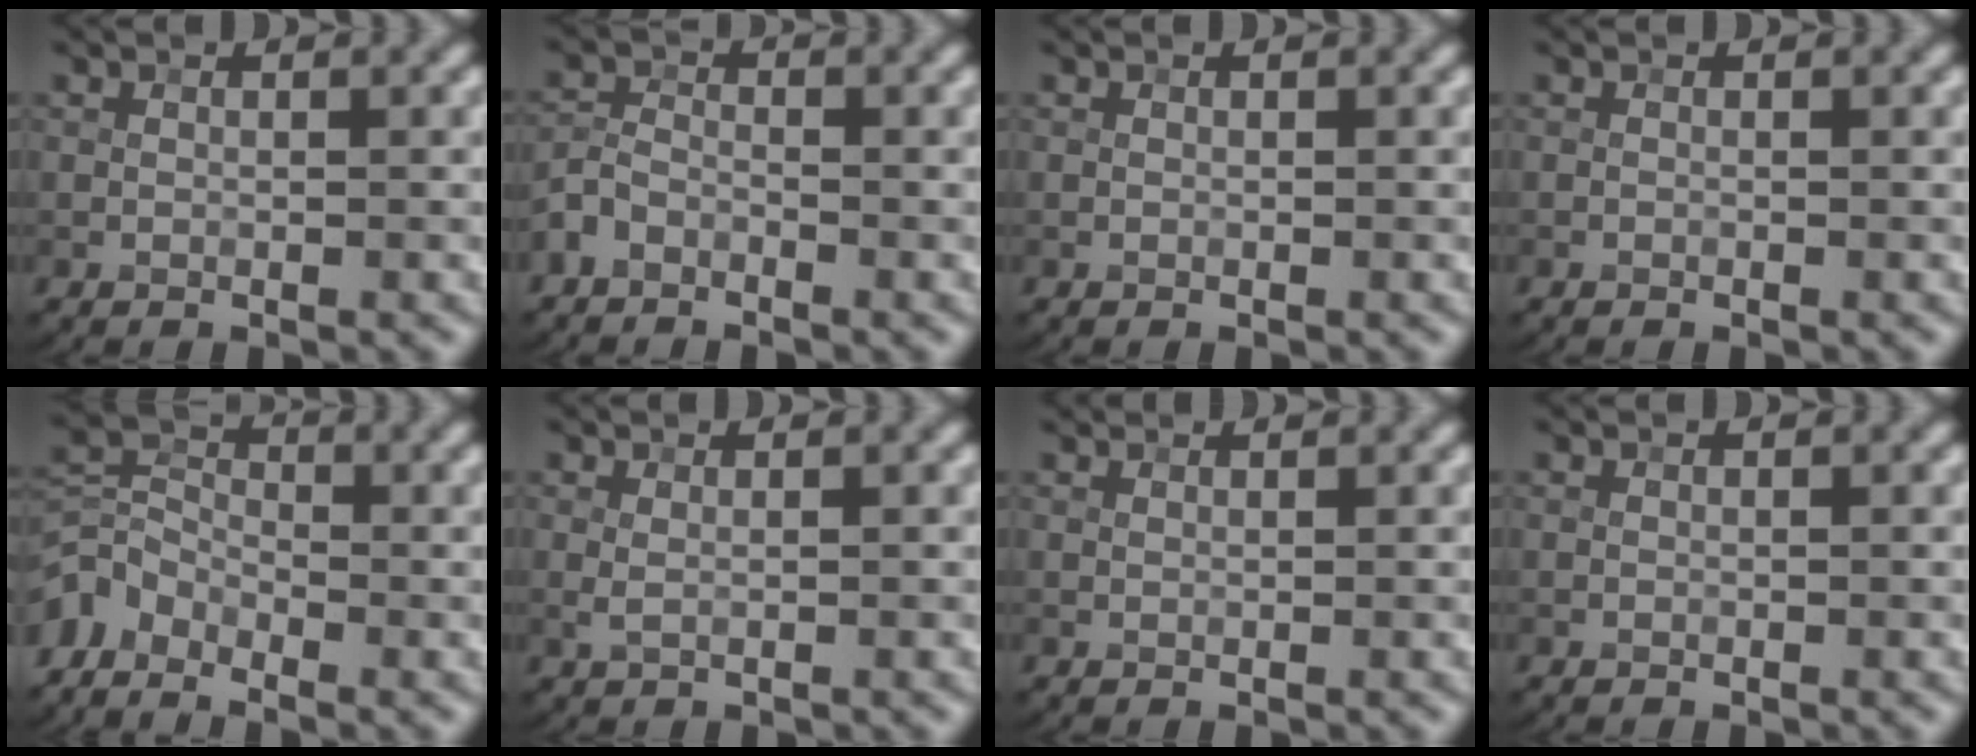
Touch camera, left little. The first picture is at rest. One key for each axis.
{"total": 1.9, "fx": -1.4, "fy": 1.0, "fz": 0.8, "tx": -0.015, "ty": 0.006, "tz": -0.036}
{"total": 0.0}
{"total": 0.0}
{"total": 3.6, "fx": -2.5, "fy": 2.1, "fz": 1.4, "tx": -0.032, "ty": 0.001, "tz": -0.064}
{"total": 0.8, "fx": 0.3, "fy": 0.2, "fz": 0.7, "tx": -0.013, "ty": 0.001, "tz": 0.004}
{"total": 1.5, "fx": 1.4, "fy": 0.3, "fz": 0.4, "tx": -0.013, "ty": -0.006, "tz": 0.015}
{"total": 0.0}